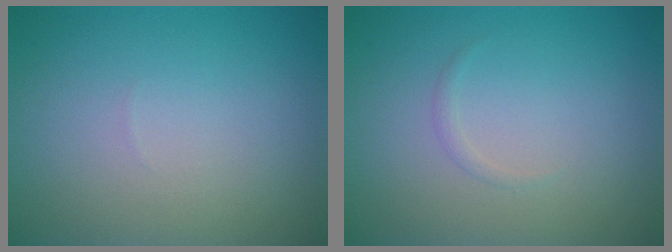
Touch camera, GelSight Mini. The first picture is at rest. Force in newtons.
{"total": 0.5, "press": 0.5, "slide": 0.0}